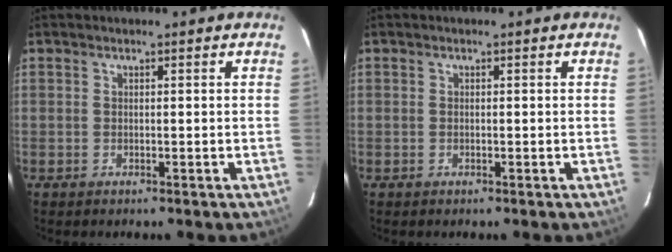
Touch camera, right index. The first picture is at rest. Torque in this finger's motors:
{"motor_torque": [-0.09, 0.02, -0.03, -0.01]}